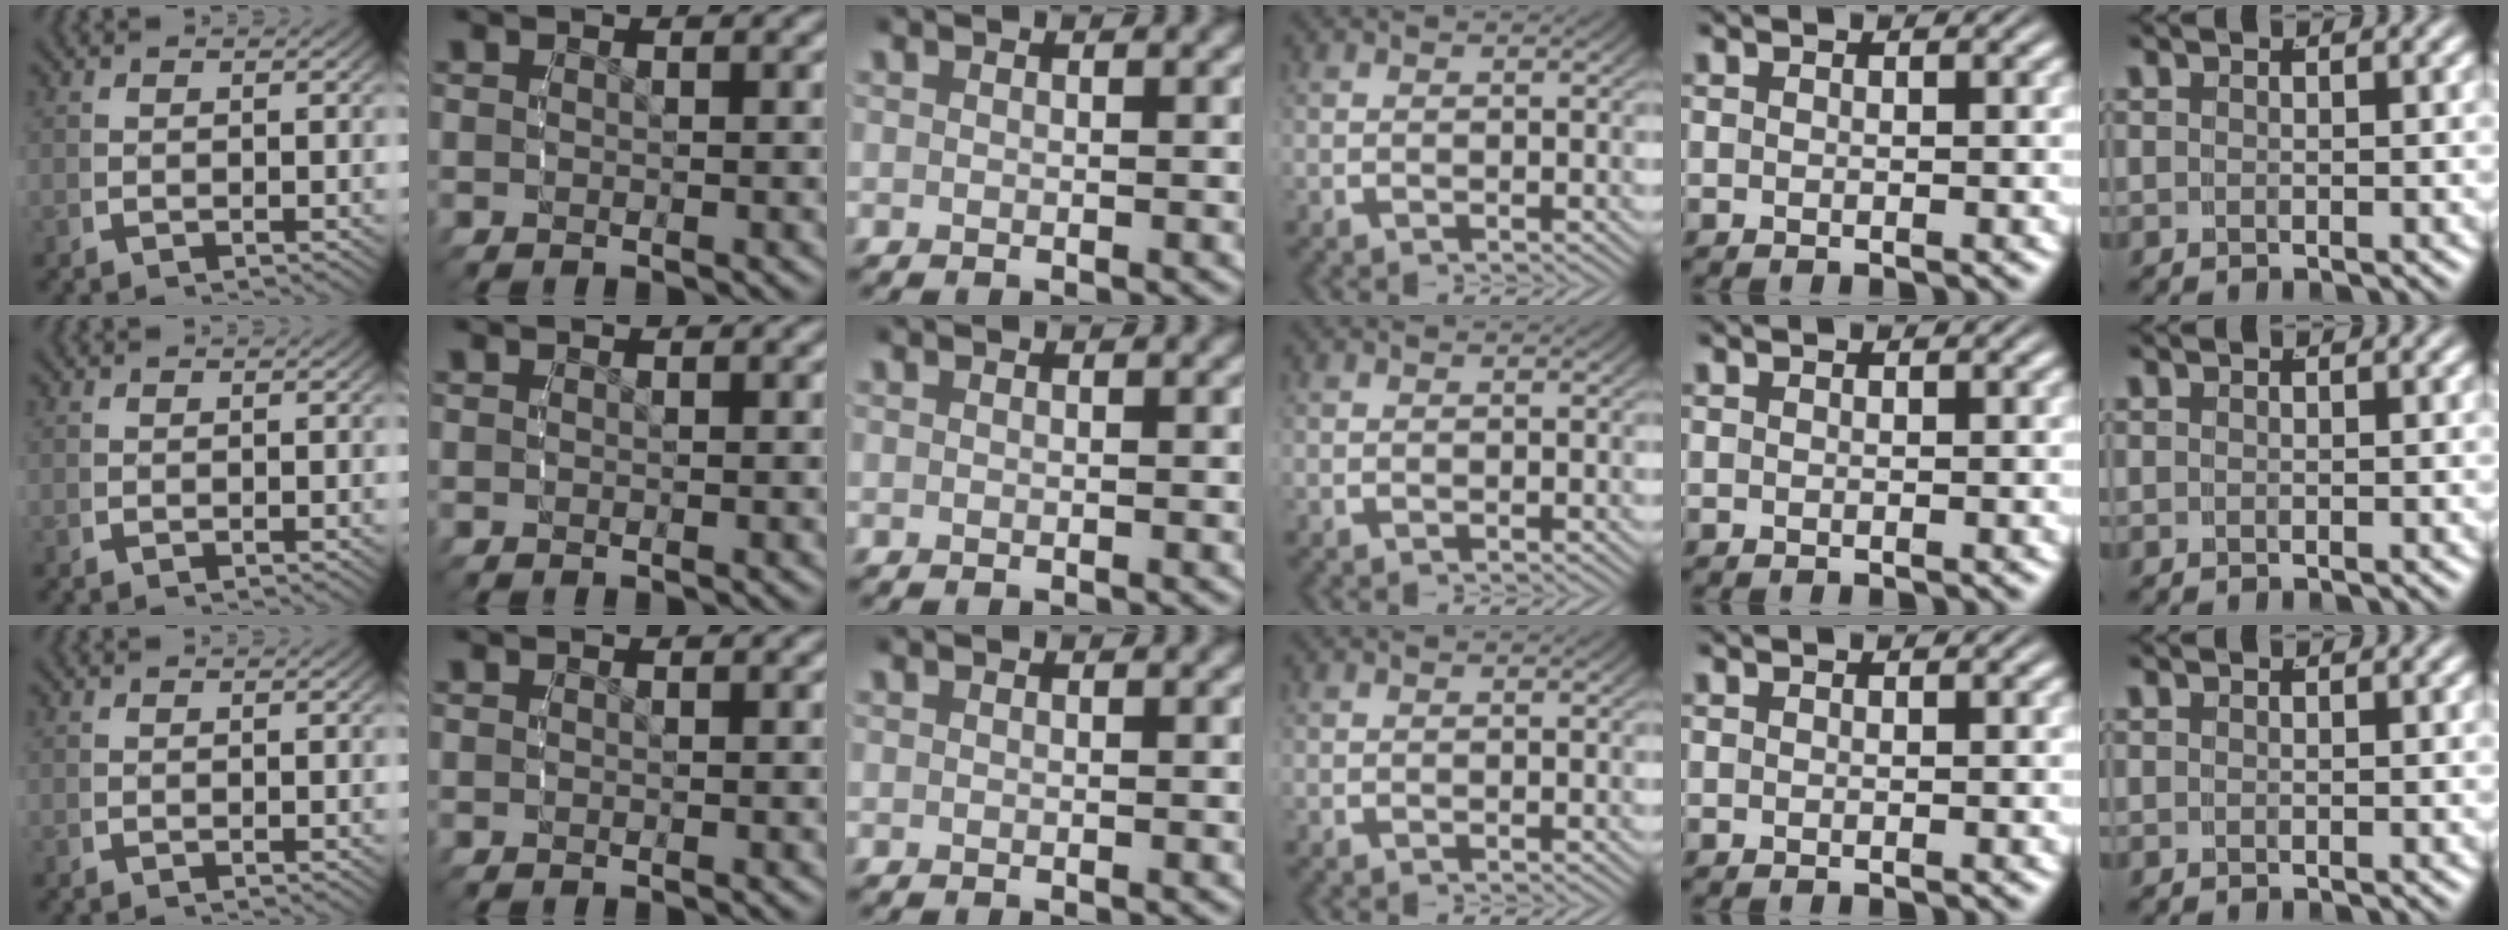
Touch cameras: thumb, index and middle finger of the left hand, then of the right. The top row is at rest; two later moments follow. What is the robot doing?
{"motion": "reach", "object": "pen bag"}